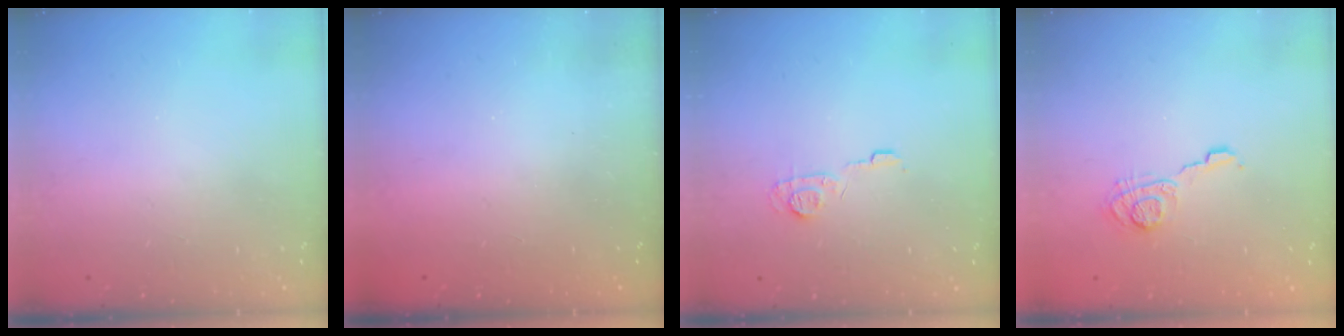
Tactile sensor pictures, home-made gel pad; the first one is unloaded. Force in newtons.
{"total": 2.5, "press": 2.4, "slide": 0.7}
{"total": 6.9, "press": 6.9, "slide": 0.6}
{"total": 9.5, "press": 9.5, "slide": 0.5}